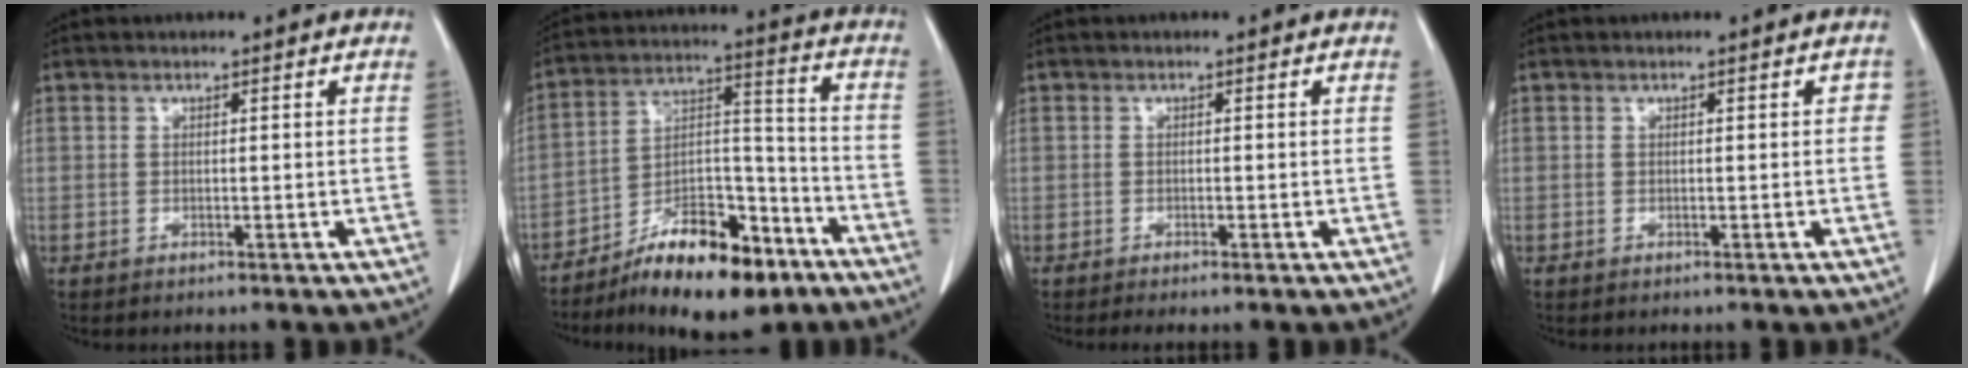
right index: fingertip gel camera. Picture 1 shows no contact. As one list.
[{"total": 16.4, "force": [-11.0, 5.5, 10.8], "torque": [-0.169, 0.026, -0.180]}, {"total": 1.4, "force": [-1.1, -0.1, 0.8], "torque": [-0.015, -0.003, -0.018]}, {"total": 0.8, "force": [0.0, 0.7, 0.5], "torque": [0.005, 0.009, -0.002]}]